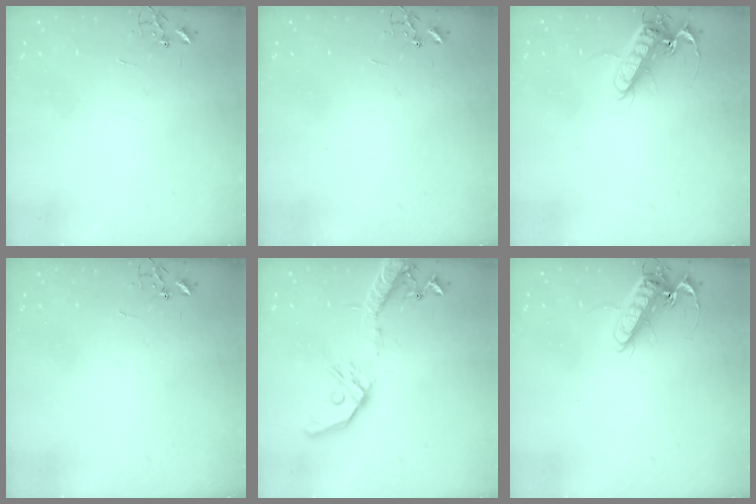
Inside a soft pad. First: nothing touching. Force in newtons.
{"total": 0.0}
{"total": 13.4, "press": 13.2, "slide": 2.1}
{"total": 0.0}
{"total": 16.0, "press": 15.7, "slide": 3.1}
{"total": 13.4, "press": 13.2, "slide": 2.1}